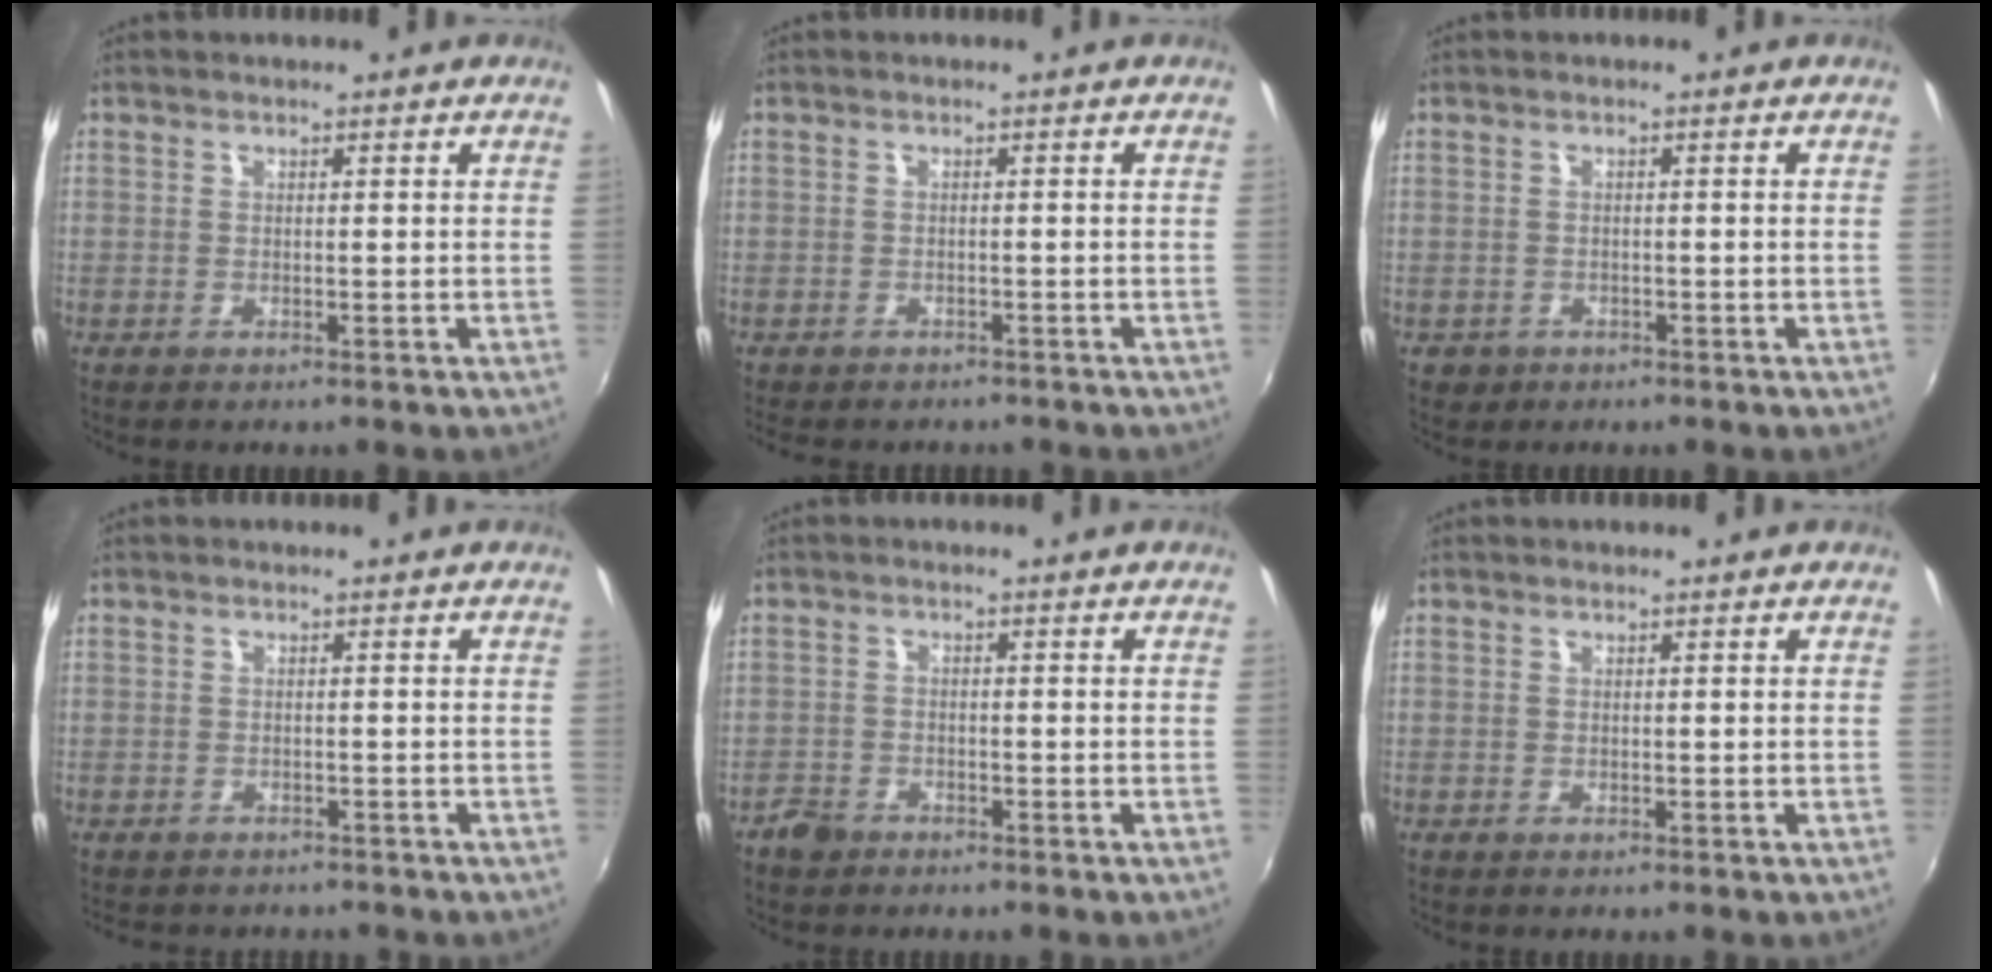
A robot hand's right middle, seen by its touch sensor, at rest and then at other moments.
{"total": 3.3, "force": [-2.8, 1.4, 1.0], "torque": [-0.028, -0.009, -0.040]}
{"total": 2.2, "force": [-1.0, 1.8, 0.7], "torque": [-0.020, -0.002, -0.012]}
{"total": 3.0, "force": [-2.6, 1.4, 0.6], "torque": [-0.018, -0.003, -0.038]}
{"total": 3.0, "force": [-2.4, 1.7, 0.6], "torque": [-0.022, 0.001, -0.046]}
{"total": 0.0}